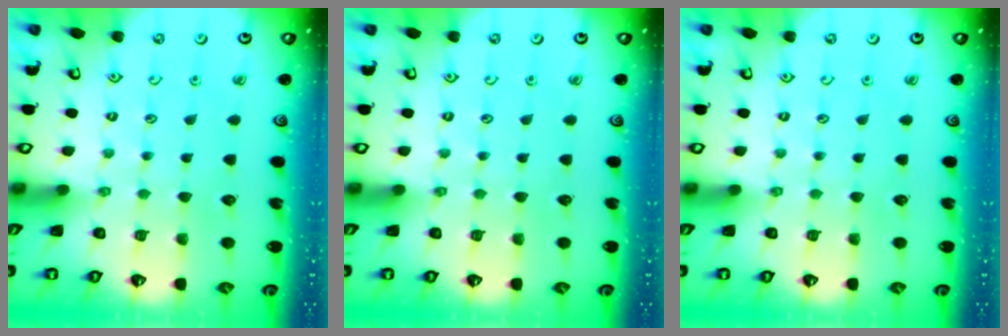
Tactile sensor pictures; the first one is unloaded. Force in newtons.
{"total": 0.0}
{"total": 0.0}